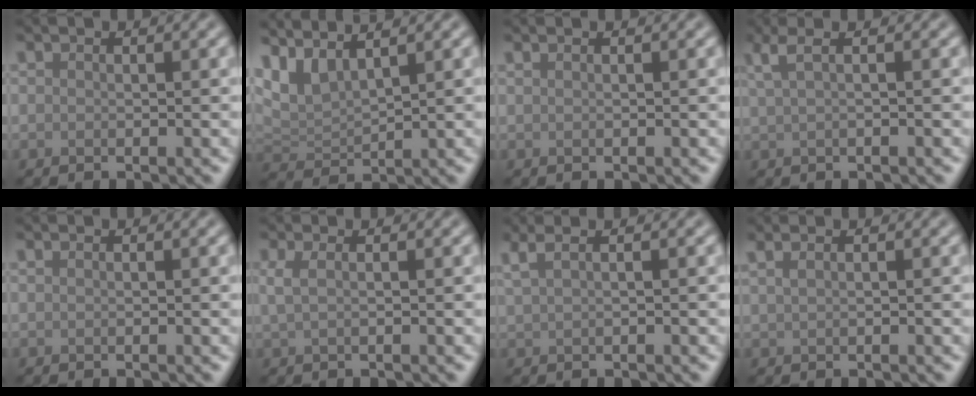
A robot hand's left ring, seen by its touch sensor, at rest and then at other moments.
{"total": 3.9, "force": [3.1, 1.2, 2.1], "torque": [-0.053, 0.005, 0.066]}
{"total": 0.9, "force": [0.5, 0.5, 0.6], "torque": [-0.006, 0.001, 0.002]}
{"total": 2.8, "force": [1.3, 1.0, 2.3], "torque": [-0.038, 0.007, 0.011]}
{"total": 0.6, "force": [0.3, 0.3, 0.4], "torque": [-0.003, 0.002, 0.001]}
{"total": 1.5, "force": [0.4, 0.5, 1.3], "torque": [-0.024, 0.002, 0.007]}
{"total": 3.4, "force": [2.1, 1.5, 2.3], "torque": [-0.032, 0.019, 0.013]}
{"total": 2.3, "force": [1.4, 1.1, 1.5], "torque": [-0.017, 0.005, 0.005]}